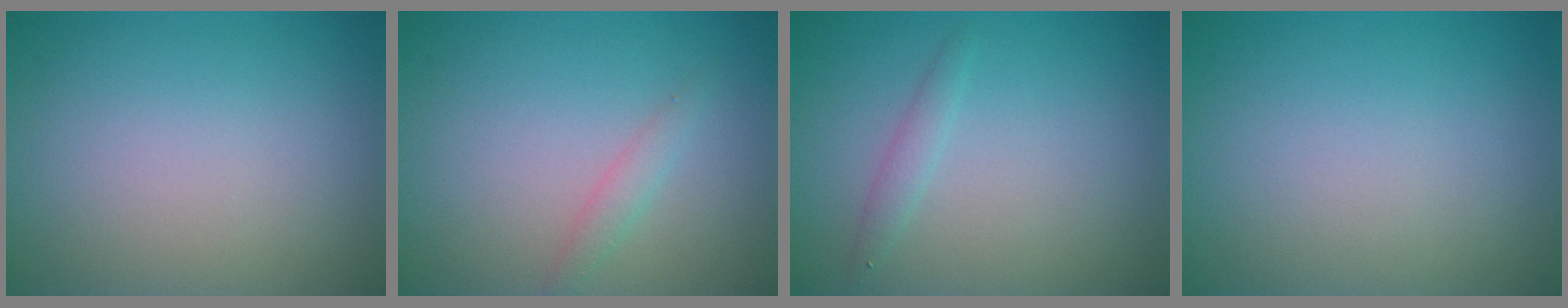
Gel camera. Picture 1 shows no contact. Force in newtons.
{"total": 1.3, "press": 1.3, "slide": 0.0}
{"total": 1.2, "press": 1.2, "slide": 0.0}
{"total": 0.0}